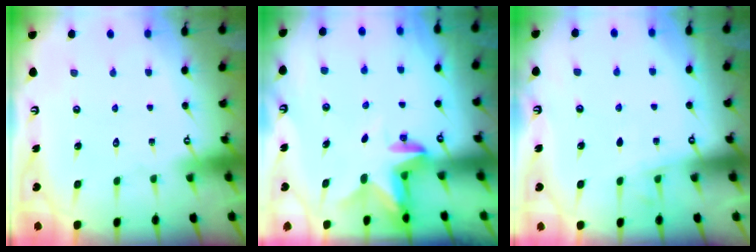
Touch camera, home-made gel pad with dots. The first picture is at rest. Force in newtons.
{"total": 2.8, "press": 2.8, "slide": 0.6}
{"total": 2.6, "press": 2.5, "slide": 0.4}